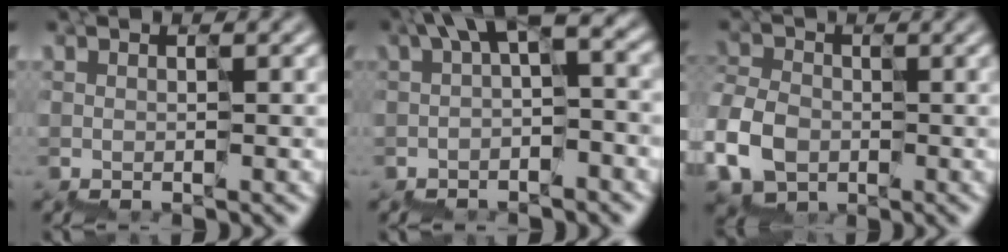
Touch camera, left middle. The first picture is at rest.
{"total": 4.1, "force": [0.9, 1.6, 3.7], "torque": [-0.065, 0.012, 0.006]}
{"total": 4.3, "force": [-3.0, 2.9, 0.8], "torque": [-0.038, -0.012, -0.062]}